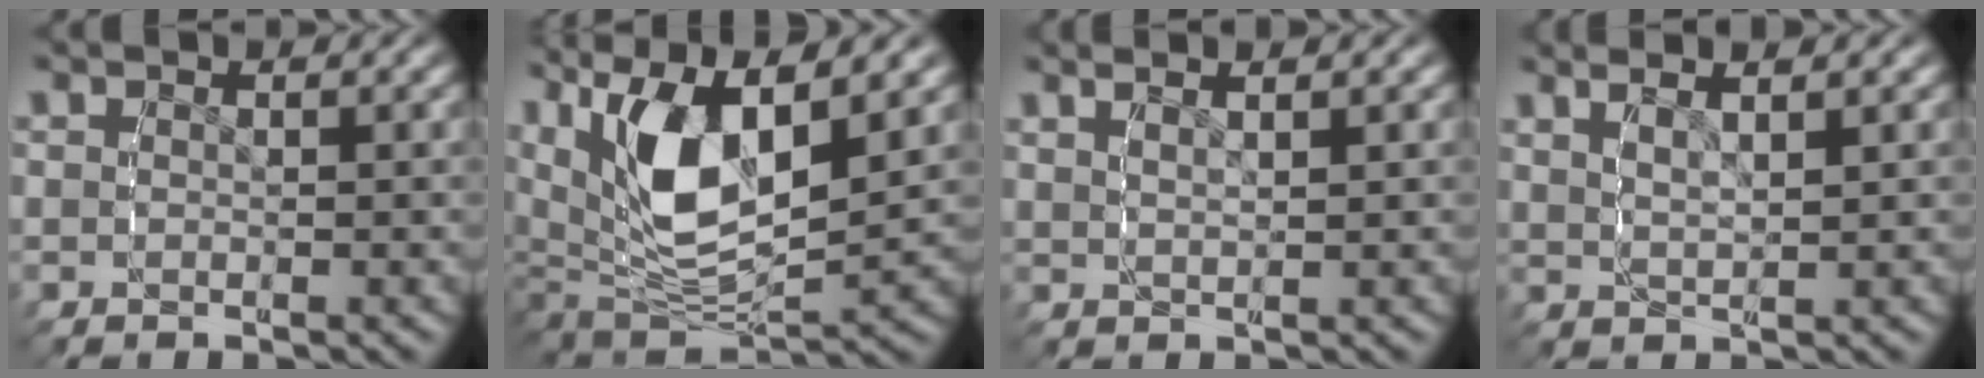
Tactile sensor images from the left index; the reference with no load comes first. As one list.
[{"total": 10.3, "force": [1.1, 6.5, 7.8], "torque": [-0.185, -0.029, 0.023]}, {"total": 3.0, "force": [1.9, 1.1, 2.0], "torque": [-0.030, 0.009, 0.028]}, {"total": 4.4, "force": [2.1, 2.2, 3.2], "torque": [-0.057, 0.010, 0.028]}]